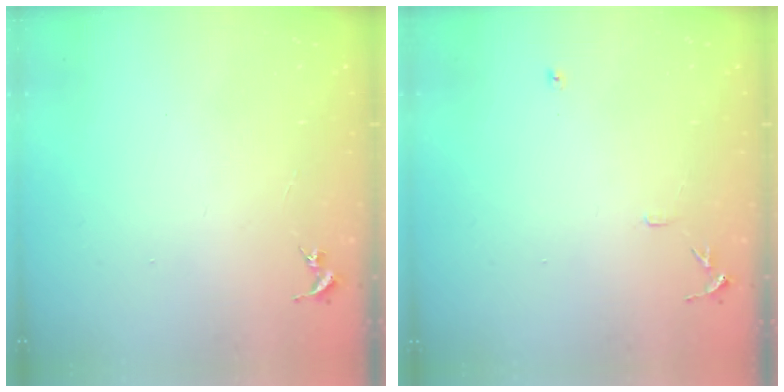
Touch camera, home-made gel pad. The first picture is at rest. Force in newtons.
{"total": 6.1, "press": 6.0, "slide": 0.6}